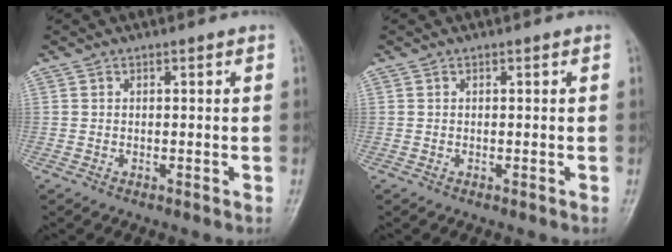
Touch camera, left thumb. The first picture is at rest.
{"total": 0.0}